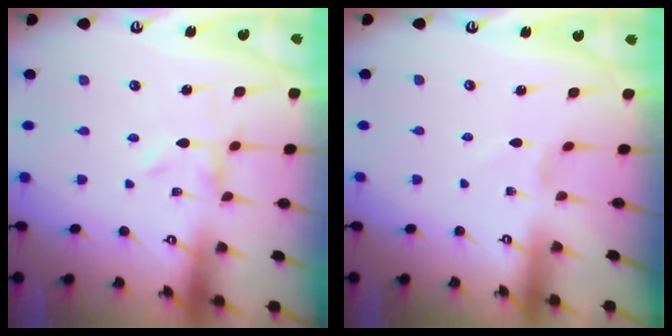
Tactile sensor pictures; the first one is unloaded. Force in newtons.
{"total": 0.0}